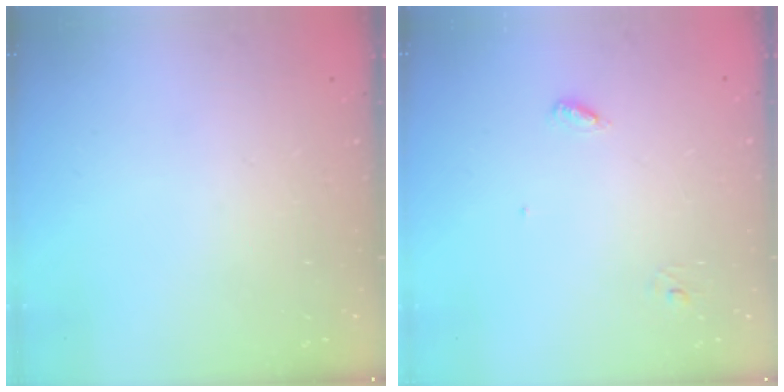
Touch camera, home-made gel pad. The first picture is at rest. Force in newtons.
{"total": 3.4, "press": 3.4, "slide": 0.3}